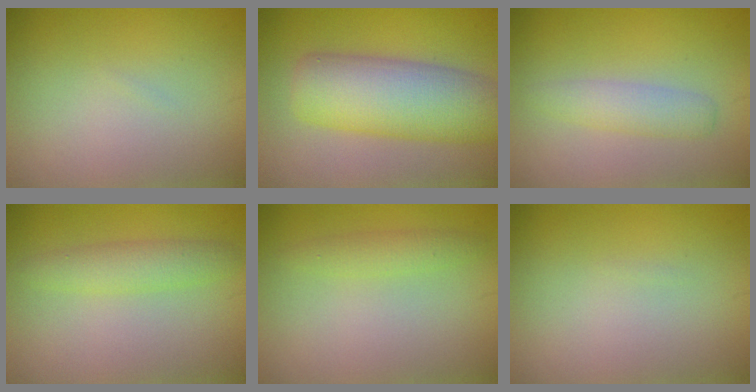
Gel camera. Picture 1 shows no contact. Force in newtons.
{"total": 9.2, "press": 9.2, "slide": 0.3}
{"total": 2.3, "press": 2.3, "slide": 0.0}
{"total": 2.5, "press": 2.5, "slide": 0.1}
{"total": 1.6, "press": 1.6, "slide": 0.1}
{"total": 0.0}